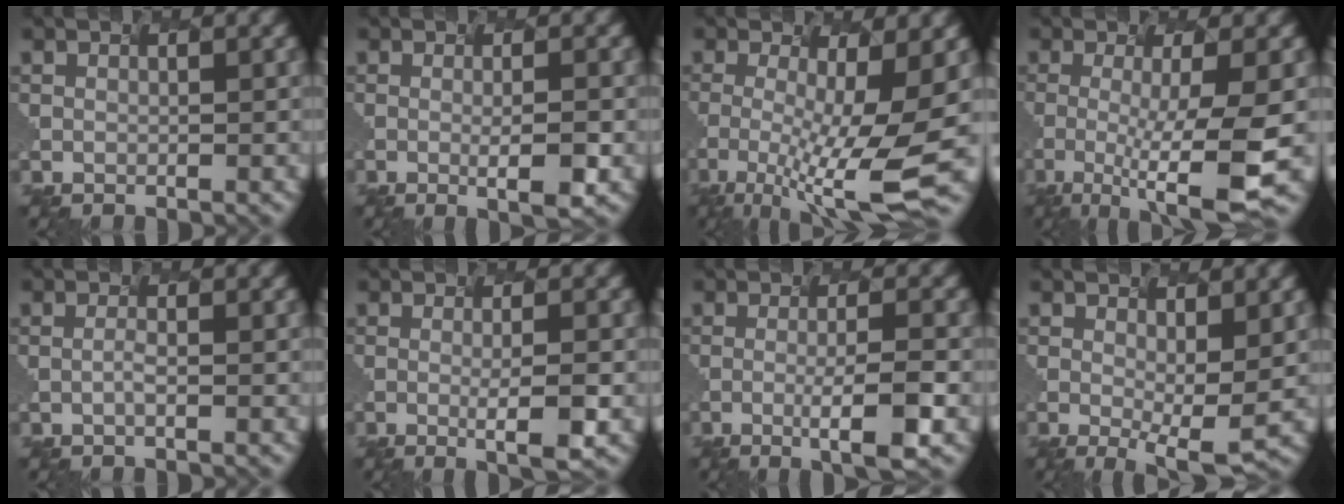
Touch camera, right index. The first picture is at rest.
{"total": 2.7, "force": [-1.3, -0.1, 2.4], "torque": [-0.053, -0.006, 0.009]}
{"total": 7.5, "force": [-2.9, 0.6, 6.9], "torque": [-0.131, -0.021, -0.021]}
{"total": 7.1, "force": [-2.7, 0.5, 6.5], "torque": [-0.118, -0.015, -0.018]}
{"total": 1.3, "force": [-0.9, -0.8, -0.4], "torque": [-0.018, -0.007, 0.007]}
{"total": 3.2, "force": [-1.4, 0.0, 2.9], "torque": [-0.061, -0.007, 0.006]}
{"total": 4.1, "force": [-1.8, 0.1, 3.7], "torque": [-0.074, -0.009, -0.003]}
{"total": 2.6, "force": [-0.5, -0.2, 2.5], "torque": [-0.053, -0.019, 0.022]}